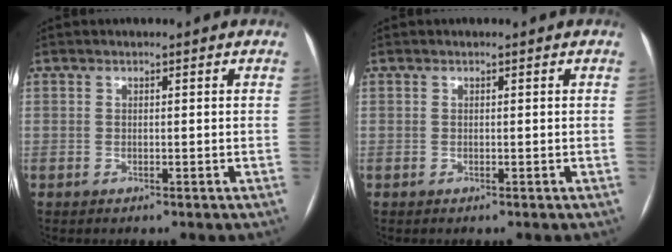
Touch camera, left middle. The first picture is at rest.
{"total": 0.0}